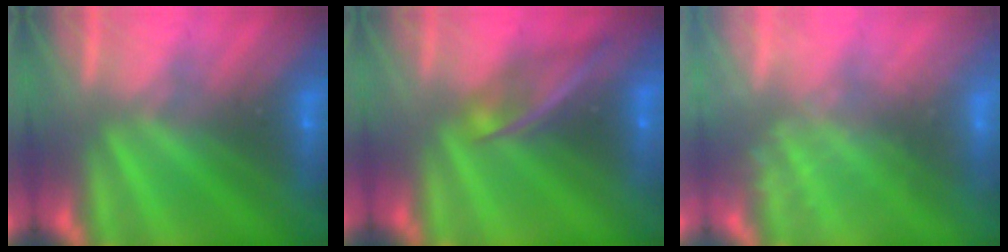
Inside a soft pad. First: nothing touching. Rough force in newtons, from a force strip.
{"total": 7.4}
{"total": 2.4}